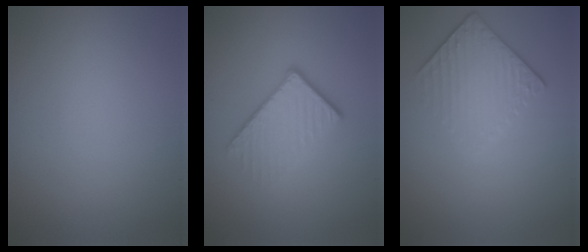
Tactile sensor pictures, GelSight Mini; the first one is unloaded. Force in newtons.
{"total": 3.9, "press": 2.7, "slide": 2.9}
{"total": 4.3, "press": 3.0, "slide": 3.1}